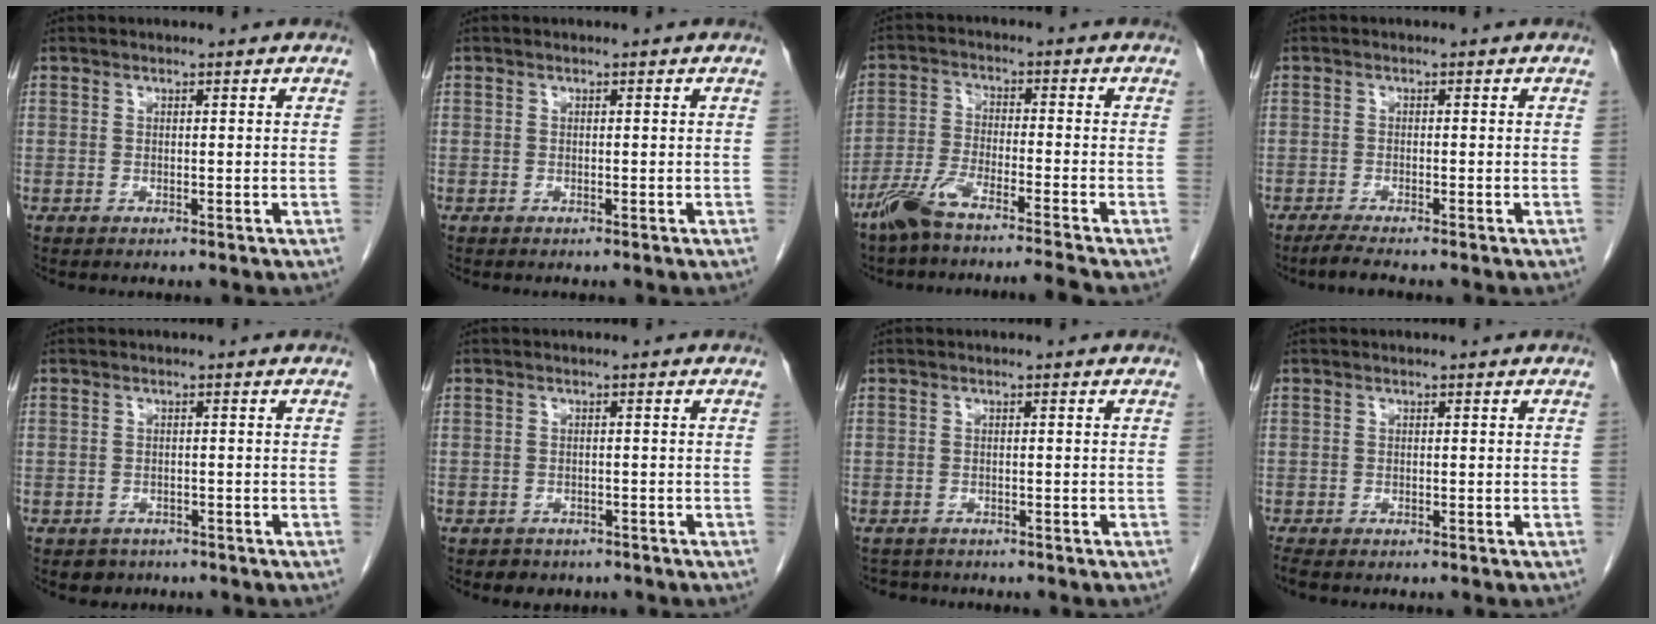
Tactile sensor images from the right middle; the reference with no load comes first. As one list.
[{"total": 0.0}, {"total": 8.2, "force": [-7.0, -0.8, 4.2], "torque": [-0.083, -0.014, -0.130]}, {"total": 2.3, "force": [-2.0, -0.3, 1.1], "torque": [-0.031, -0.008, -0.039]}, {"total": 2.1, "force": [-1.5, 1.5, -0.1], "torque": [-0.007, 0.006, -0.020]}, {"total": 2.8, "force": [-2.2, 1.8, 0.3], "torque": [-0.014, 0.005, -0.025]}, {"total": 2.5, "force": [-2.3, 1.0, 0.0], "torque": [-0.001, -0.003, -0.034]}, {"total": 2.5, "force": [-2.0, 0.8, 1.2], "torque": [-0.024, -0.008, -0.028]}]